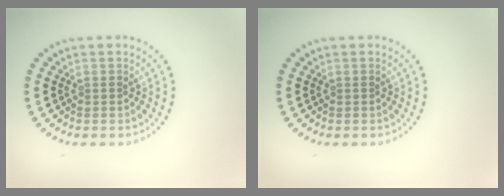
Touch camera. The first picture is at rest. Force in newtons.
{"total": 0.0}